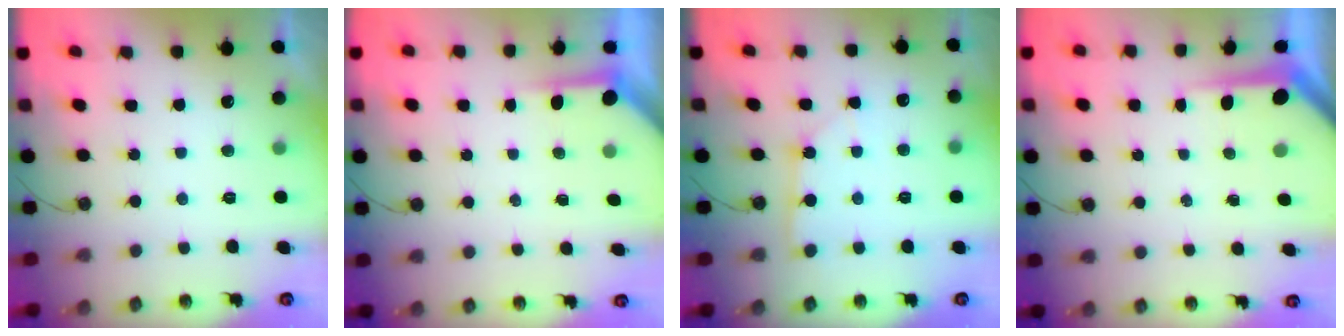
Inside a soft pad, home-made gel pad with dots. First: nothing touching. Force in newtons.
{"total": 3.8, "press": 3.7, "slide": 0.4}
{"total": 2.5, "press": 2.5, "slide": 0.2}
{"total": 4.7, "press": 4.6, "slide": 0.4}